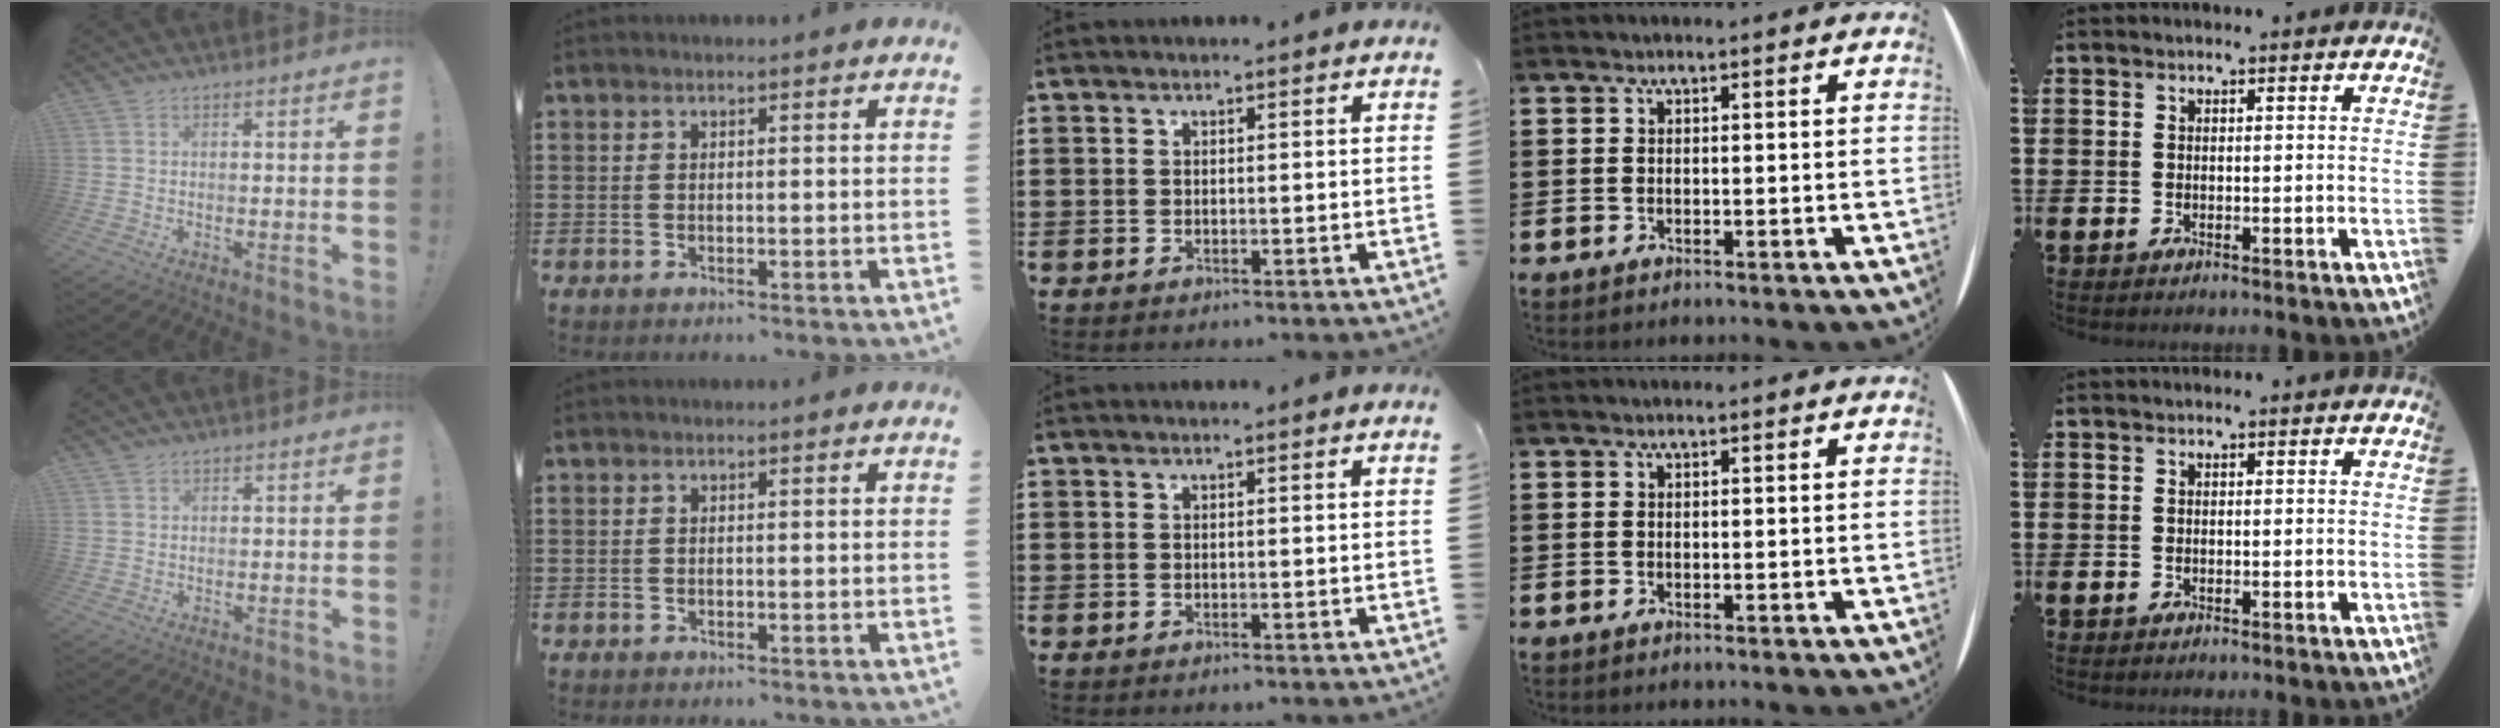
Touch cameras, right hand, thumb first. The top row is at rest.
{"thumb": {"total": 1.1, "force": [0.6, 1.0, 0.1], "torque": [0.005, -0.001, 0.009]}}